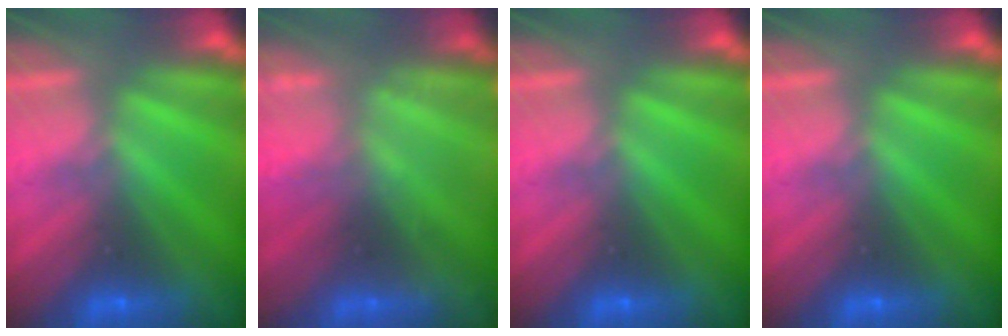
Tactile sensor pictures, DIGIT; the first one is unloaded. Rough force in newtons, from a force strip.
{"total": 2.2}
{"total": 0.0}
{"total": 0.0}